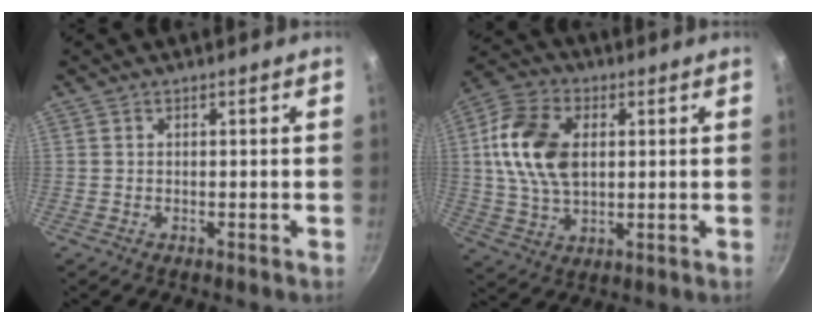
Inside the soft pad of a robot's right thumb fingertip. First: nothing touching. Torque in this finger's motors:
{"motor_torque": [1.60, 2.14, 1.28, -0.13, 0.35]}